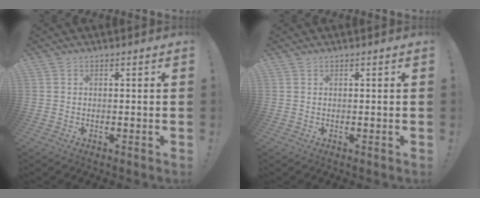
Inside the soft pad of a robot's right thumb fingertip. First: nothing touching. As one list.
[{"total": 0.0}]